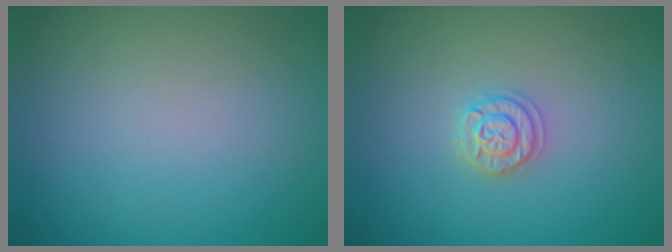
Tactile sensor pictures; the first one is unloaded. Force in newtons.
{"total": 1.7, "press": 1.7, "slide": 0.2}